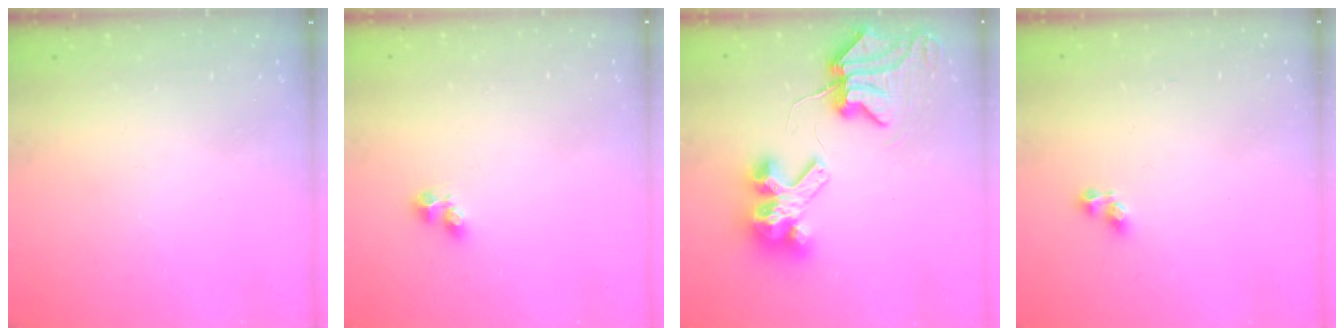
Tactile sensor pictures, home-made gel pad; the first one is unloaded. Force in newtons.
{"total": 1.6, "press": 1.5, "slide": 0.6}
{"total": 9.8, "press": 9.7, "slide": 1.4}
{"total": 3.6, "press": 3.6, "slide": 0.4}